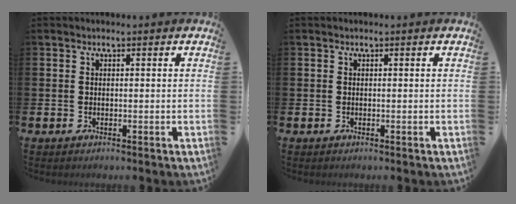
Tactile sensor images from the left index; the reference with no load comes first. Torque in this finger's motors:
{"motor_torque": [0.00, 0.00, 0.01, 0.00]}